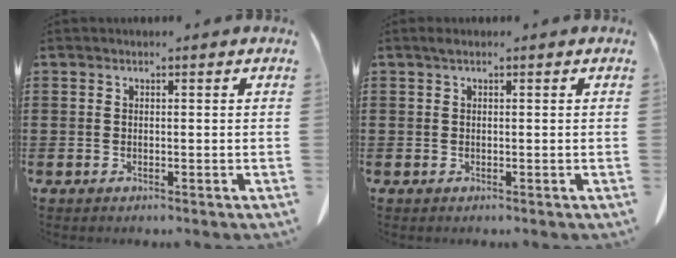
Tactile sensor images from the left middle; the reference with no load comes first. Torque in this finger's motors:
{"motor_torque": [1.21, 0.93, 0.30, 0.11]}